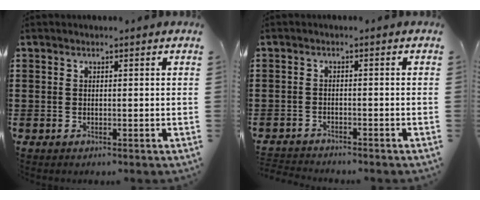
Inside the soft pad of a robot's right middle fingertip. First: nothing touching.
{"total": 2.0, "force": [-1.9, 0.3, -0.2], "torque": [-0.004, 0.001, -0.043]}